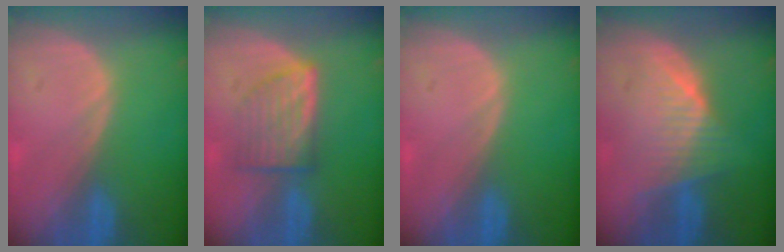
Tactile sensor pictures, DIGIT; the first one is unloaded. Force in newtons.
{"total": 6.3, "press": 6.0, "slide": 1.7}
{"total": 0.0}
{"total": 7.0, "press": 6.5, "slide": 2.8}